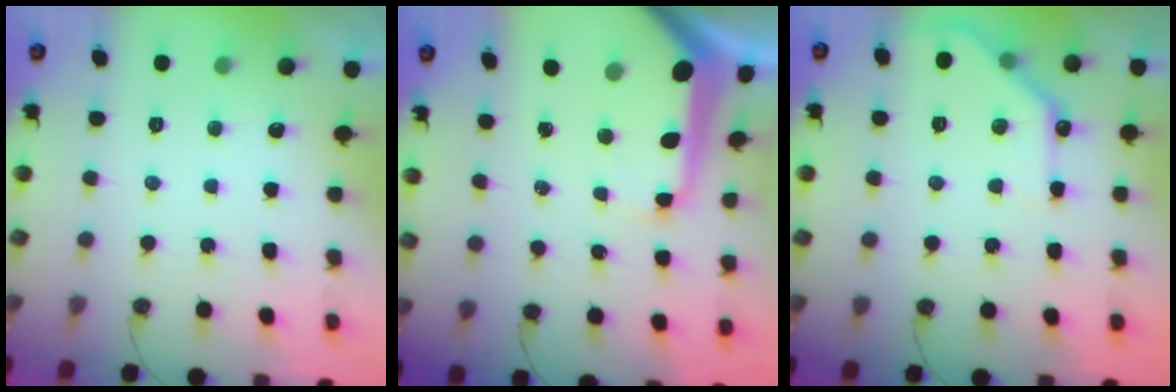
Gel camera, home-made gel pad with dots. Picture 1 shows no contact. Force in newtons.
{"total": 16.5, "press": 16.4, "slide": 1.9}
{"total": 10.4, "press": 10.4, "slide": 0.6}